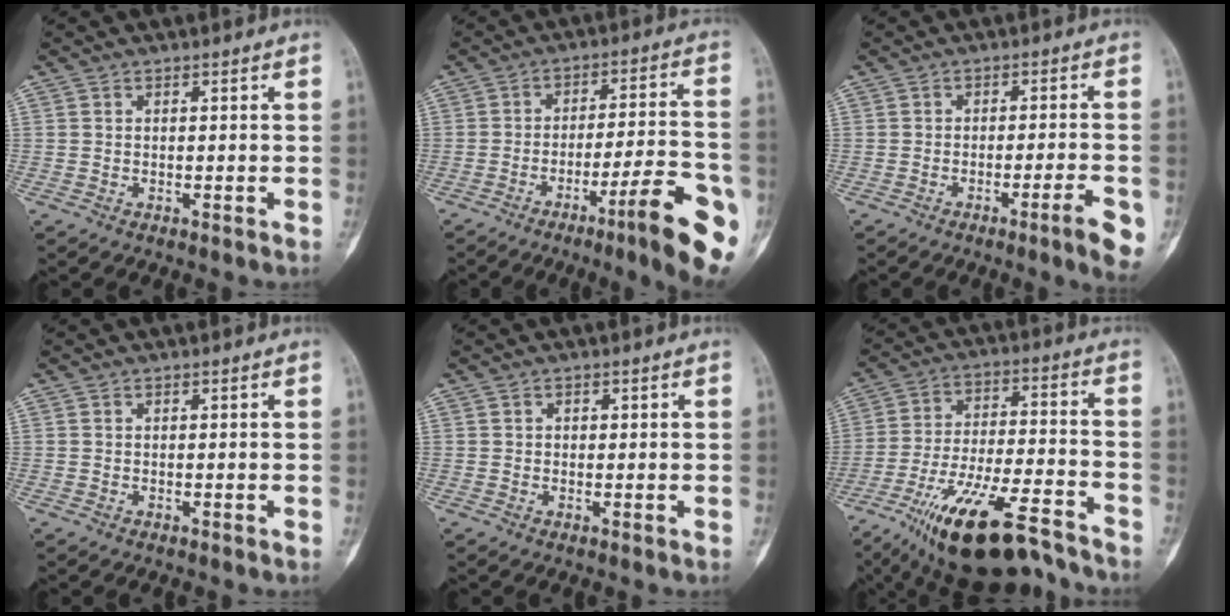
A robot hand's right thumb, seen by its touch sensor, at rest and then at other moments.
{"total": 15.7, "force": [-7.2, 2.2, 13.8], "torque": [-0.181, 0.030, -0.101]}
{"total": 4.7, "force": [-2.2, 0.4, 4.2], "torque": [-0.058, 0.007, -0.031]}
{"total": 0.0}
{"total": 0.9, "force": [0.2, 0.8, 0.4], "torque": [0.000, 0.002, 0.002]}
{"total": 21.1, "force": [-15.3, 5.8, 13.3], "torque": [-0.231, 0.066, -0.257]}